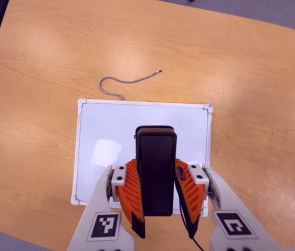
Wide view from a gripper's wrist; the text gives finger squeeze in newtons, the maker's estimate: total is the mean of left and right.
{"total": 7.7, "left": 6.1, "right": 9.3}